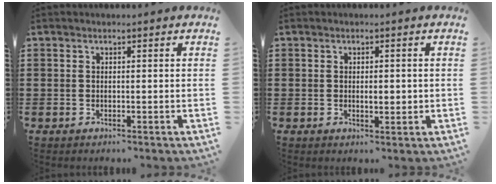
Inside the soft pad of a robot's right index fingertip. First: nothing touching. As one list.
[{"total": 2.4, "force": [-0.1, 0.9, 2.2], "torque": [-0.043, 0.000, -0.001]}]